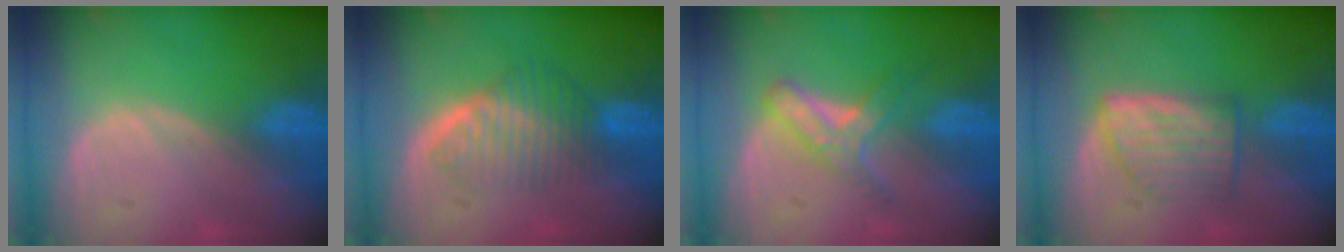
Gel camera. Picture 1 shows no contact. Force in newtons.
{"total": 6.6, "press": 5.9, "slide": 2.9}
{"total": 5.7, "press": 5.0, "slide": 2.9}
{"total": 5.5, "press": 5.5, "slide": 0.4}